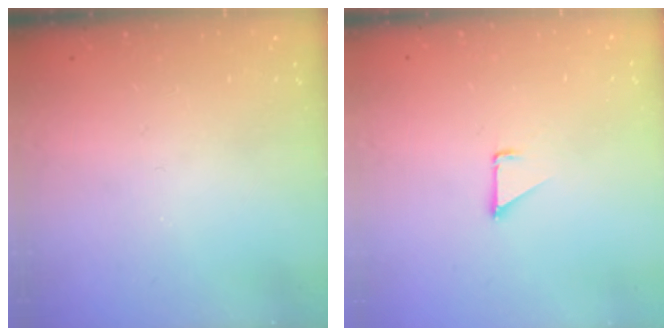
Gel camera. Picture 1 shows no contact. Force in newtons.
{"total": 1.1, "press": 1.1, "slide": 0.1}